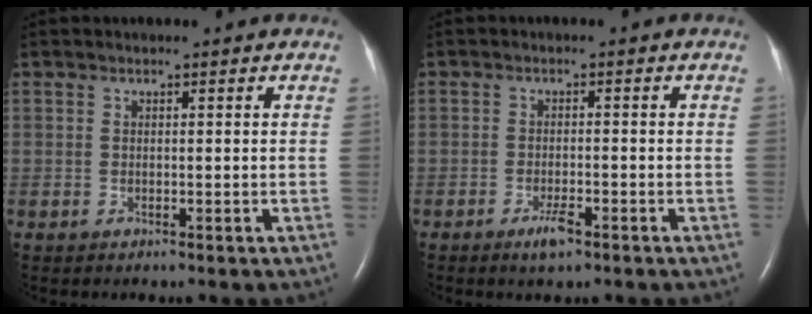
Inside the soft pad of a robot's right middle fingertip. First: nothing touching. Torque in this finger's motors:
{"motor_torque": [0.67, -0.41, 0.03, 0.02]}